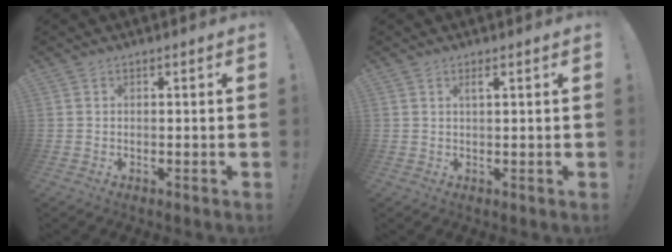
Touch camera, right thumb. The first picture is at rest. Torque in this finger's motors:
{"motor_torque": [-0.25, 0.49, 0.44, 0.05, 0.00]}